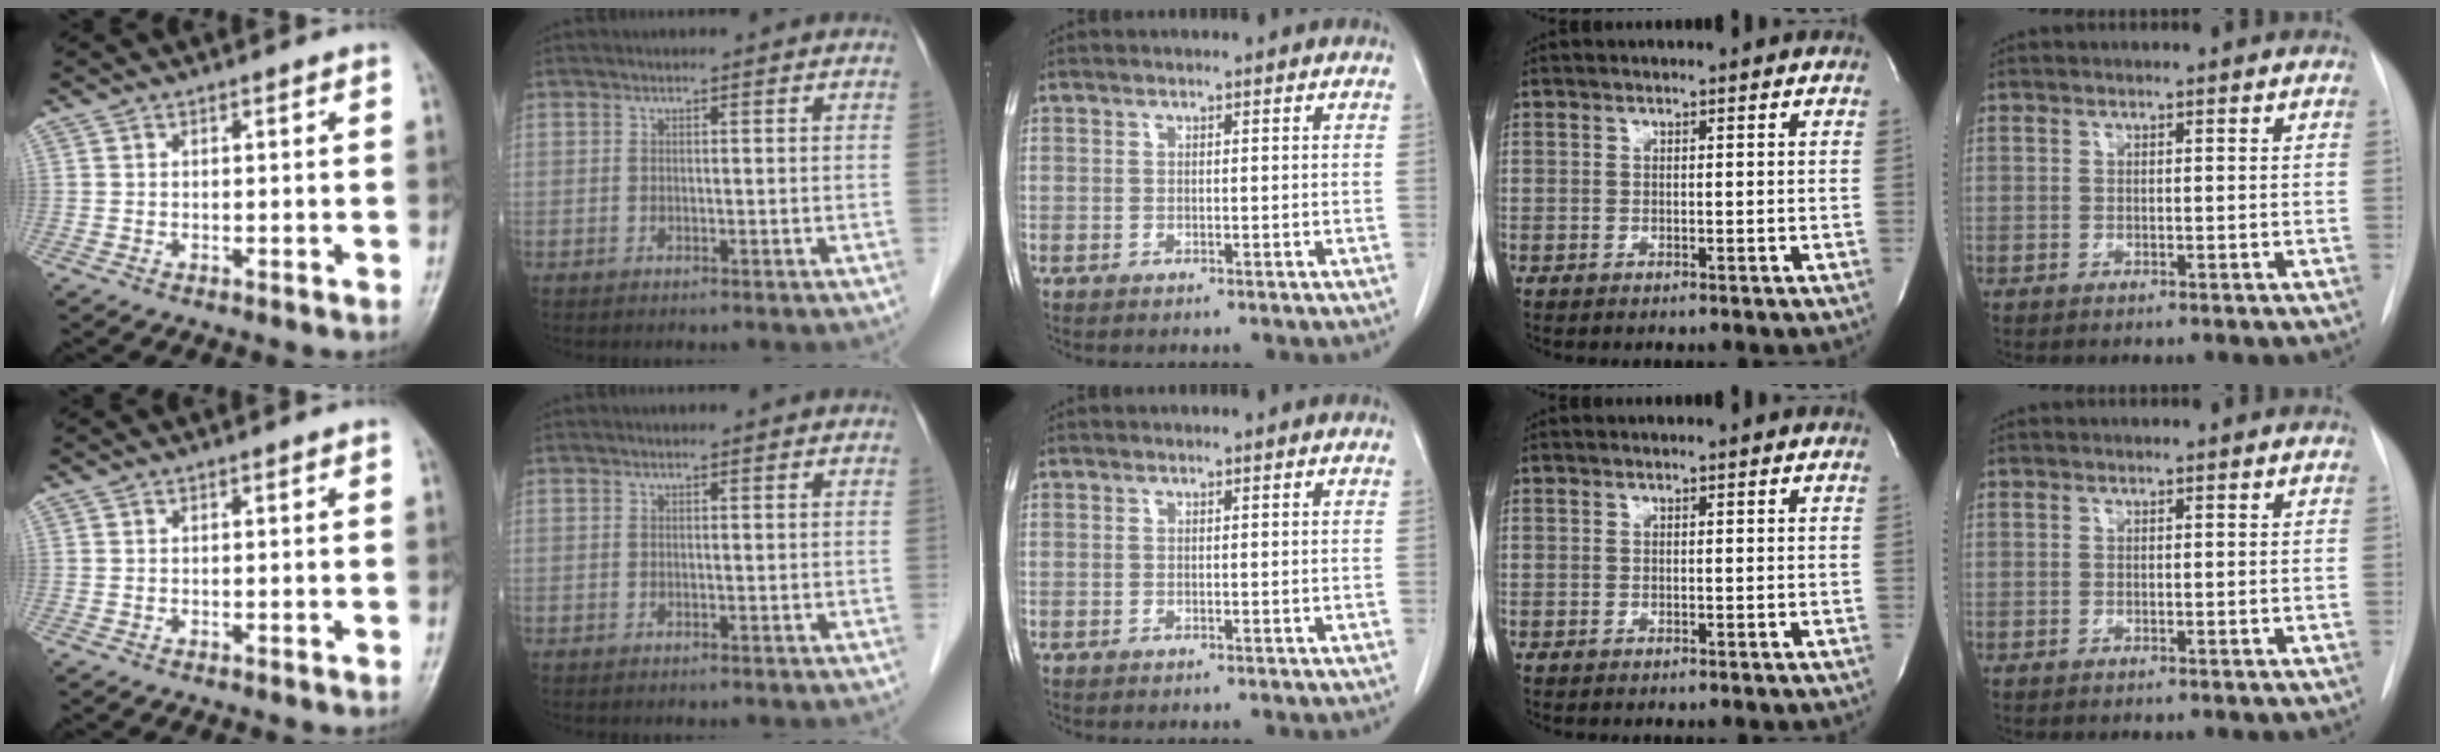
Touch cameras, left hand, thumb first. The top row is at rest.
{}